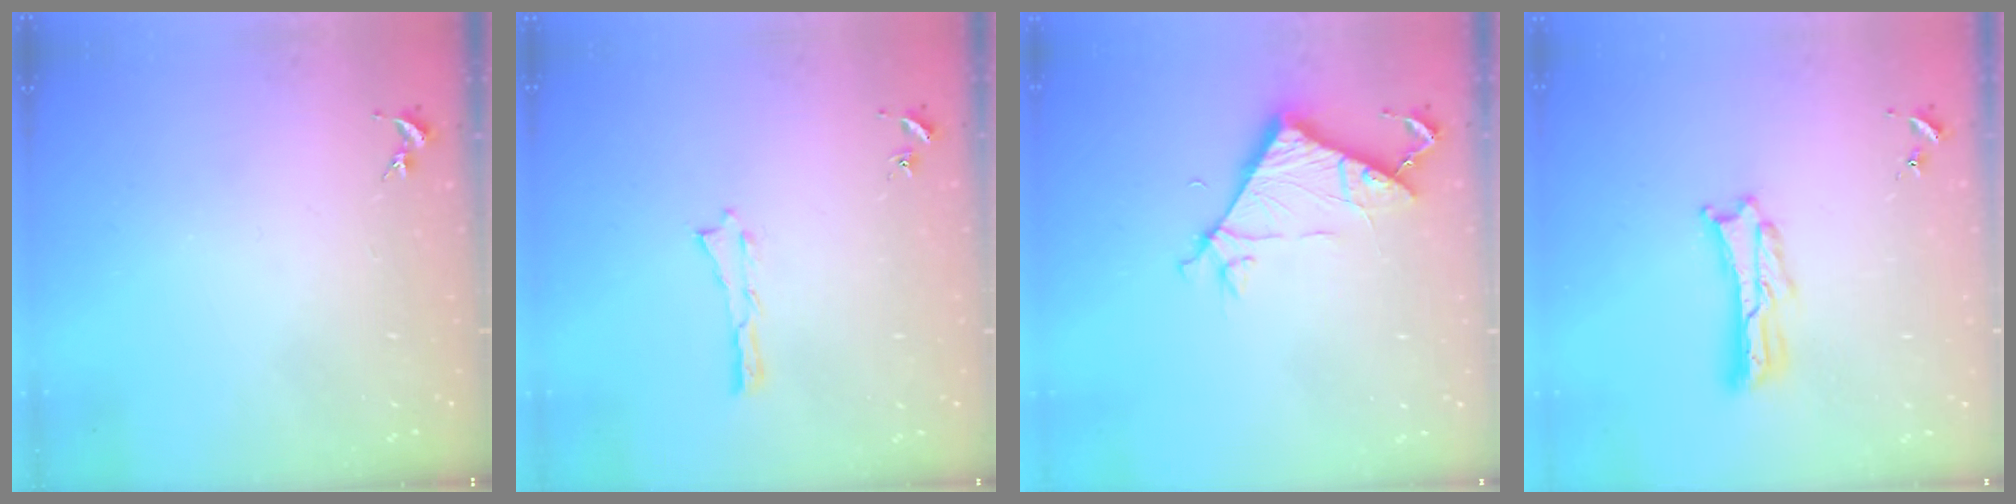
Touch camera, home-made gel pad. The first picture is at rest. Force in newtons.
{"total": 0.0}
{"total": 7.2, "press": 7.2, "slide": 0.4}
{"total": 2.4, "press": 2.4, "slide": 0.3}